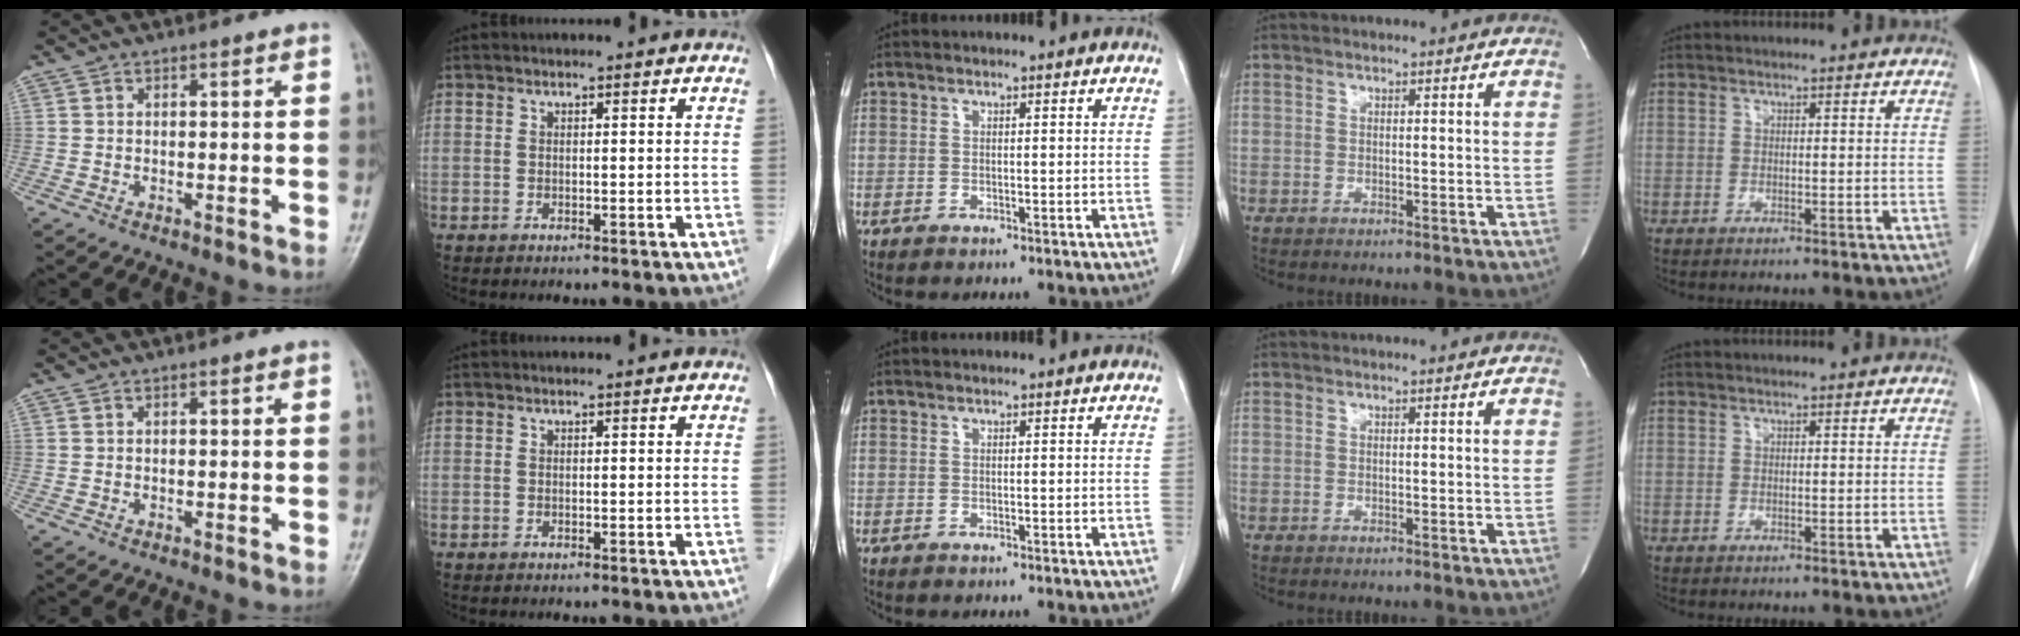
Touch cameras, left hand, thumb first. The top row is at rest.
{}